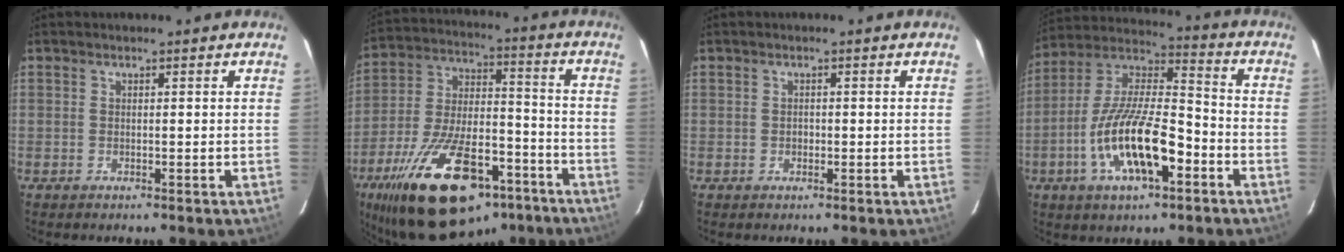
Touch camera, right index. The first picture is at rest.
{"total": 28.4, "force": [-17.8, 12.6, 18.2], "torque": [-0.344, -0.009, -0.271]}
{"total": 0.8, "force": [-0.3, 0.7, 0.1], "torque": [-0.001, 0.001, -0.004]}
{"total": 17.7, "force": [-7.1, 6.1, 15.0], "torque": [-0.300, -0.005, -0.131]}